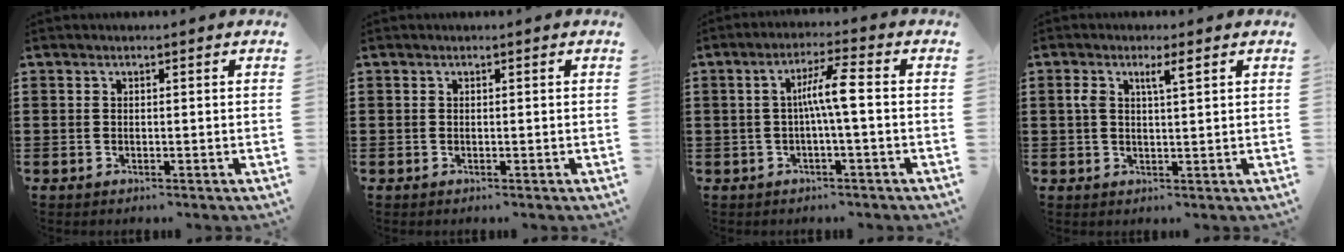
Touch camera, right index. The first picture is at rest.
{"total": 0.0}
{"total": 5.8, "force": [-0.3, 0.3, 5.7], "torque": [-0.109, 0.004, -0.013]}
{"total": 3.2, "force": [1.3, 0.8, 2.8], "torque": [-0.058, 0.006, 0.020]}